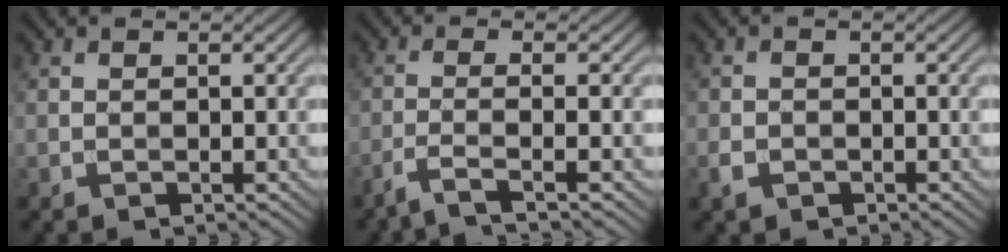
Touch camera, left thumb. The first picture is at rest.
{"total": 3.3, "force": [-2.0, 0.3, 2.6], "torque": [-0.040, 0.006, -0.062]}
{"total": 1.8, "force": [-0.9, 1.2, 0.8], "torque": [-0.019, -0.003, -0.022]}